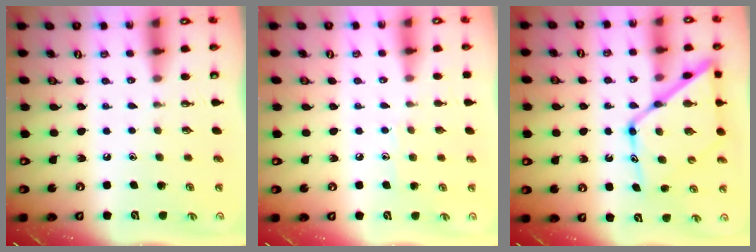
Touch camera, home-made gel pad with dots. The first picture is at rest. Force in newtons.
{"total": 5.1, "press": 5.1, "slide": 0.5}
{"total": 16.3, "press": 16.3, "slide": 1.5}